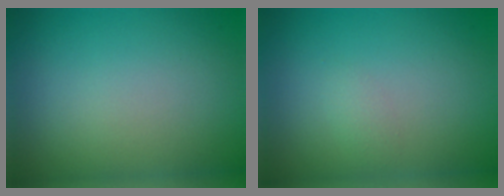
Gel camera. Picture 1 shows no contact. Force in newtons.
{"total": 0.8, "press": 0.8, "slide": 0.0}